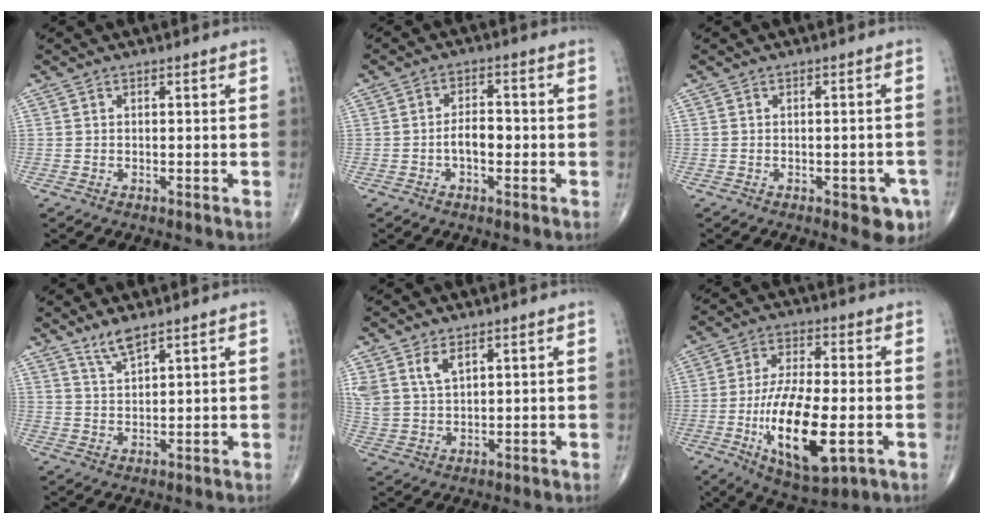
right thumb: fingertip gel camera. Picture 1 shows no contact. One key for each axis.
{"total": 4.4, "fx": -1.0, "fy": 2.4, "fz": 3.6, "tx": -0.055, "ty": 0.016, "tz": -0.021}
{"total": 5.2, "fx": -2.3, "fy": 2.3, "fz": 4.1, "tx": -0.029, "ty": 0.006, "tz": -0.022}
{"total": 4.0, "fx": 3.2, "fy": 0.6, "fz": 2.3, "tx": -0.048, "ty": -0.021, "tz": 0.066}
{"total": 5.7, "fx": 3.3, "fy": 2.8, "fz": 3.6, "tx": -0.071, "ty": -0.014, "tz": 0.076}
{"total": 17.2, "fx": -4.3, "fy": 6.4, "fz": 15.4, "tx": -0.276, "ty": -0.001, "tz": -0.063}